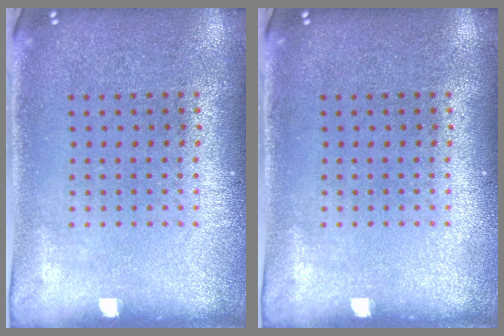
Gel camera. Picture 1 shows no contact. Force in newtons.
{"total": 0.0}